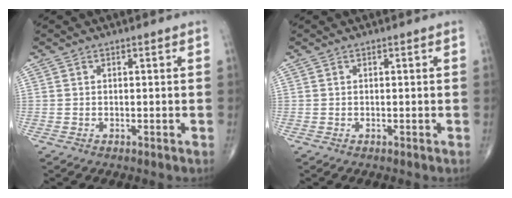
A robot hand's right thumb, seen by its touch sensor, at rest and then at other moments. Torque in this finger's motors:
{"motor_torque": [0.01, 0.01, 0.08, 0.06, 0.02]}